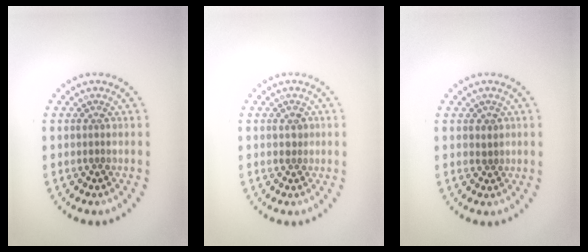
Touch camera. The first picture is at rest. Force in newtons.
{"total": 0.9, "press": 0.9, "slide": 0.2}
{"total": 0.6, "press": 0.4, "slide": 0.5}